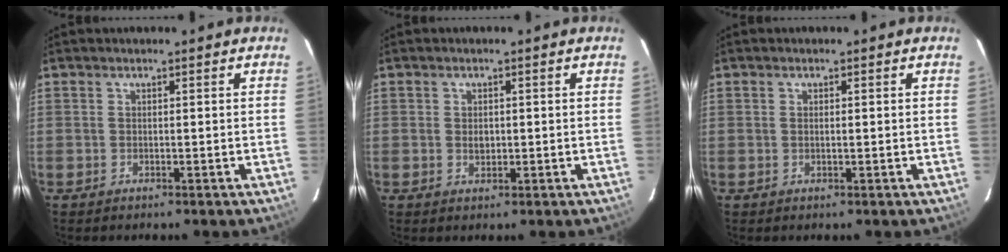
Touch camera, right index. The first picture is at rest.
{"total": 1.7, "force": [-0.1, 1.3, 1.1], "torque": [-0.016, 0.002, 0.000]}
{"total": 0.7, "force": [0.1, 0.2, 0.6], "torque": [-0.013, 0.001, 0.001]}